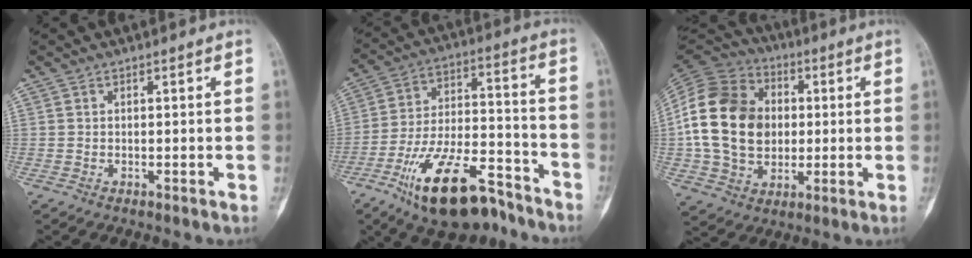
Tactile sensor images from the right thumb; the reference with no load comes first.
{"total": 20.0, "force": [-12.5, 8.5, 13.0], "torque": [-0.221, 0.080, -0.211]}
{"total": 21.5, "force": [1.0, 16.5, 13.8], "torque": [-0.249, 0.019, 0.021]}